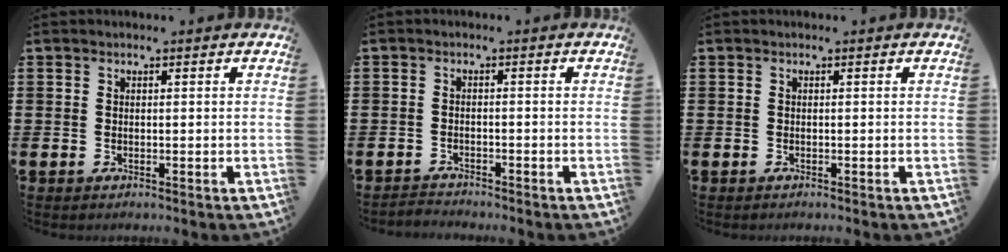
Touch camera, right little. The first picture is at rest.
{"total": 1.3, "force": [-1.3, 0.0, -0.1], "torque": [-0.002, 0.003, -0.028]}
{"total": 0.0}